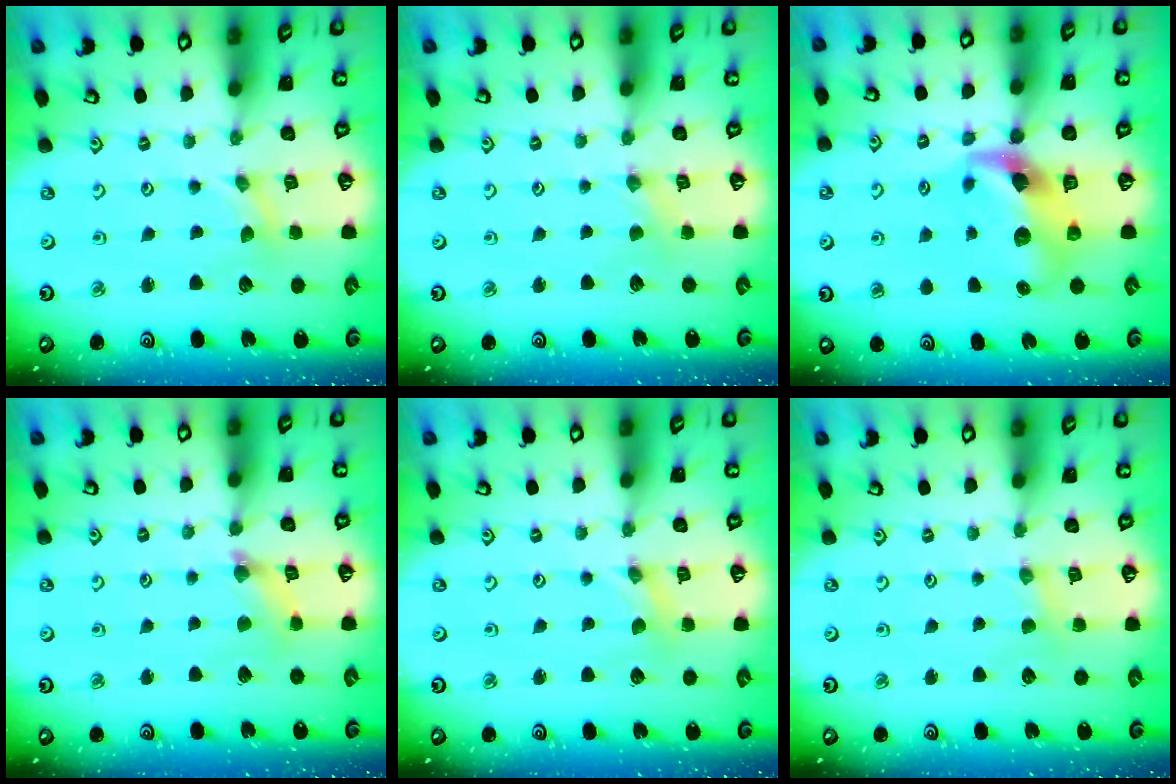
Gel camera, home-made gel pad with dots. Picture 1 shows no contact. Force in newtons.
{"total": 1.8, "press": 1.7, "slide": 0.4}
{"total": 11.5, "press": 11.4, "slide": 1.5}
{"total": 2.9, "press": 2.9, "slide": 0.4}
{"total": 0.7, "press": 0.6, "slide": 0.1}
{"total": 2.0, "press": 2.0, "slide": 0.3}